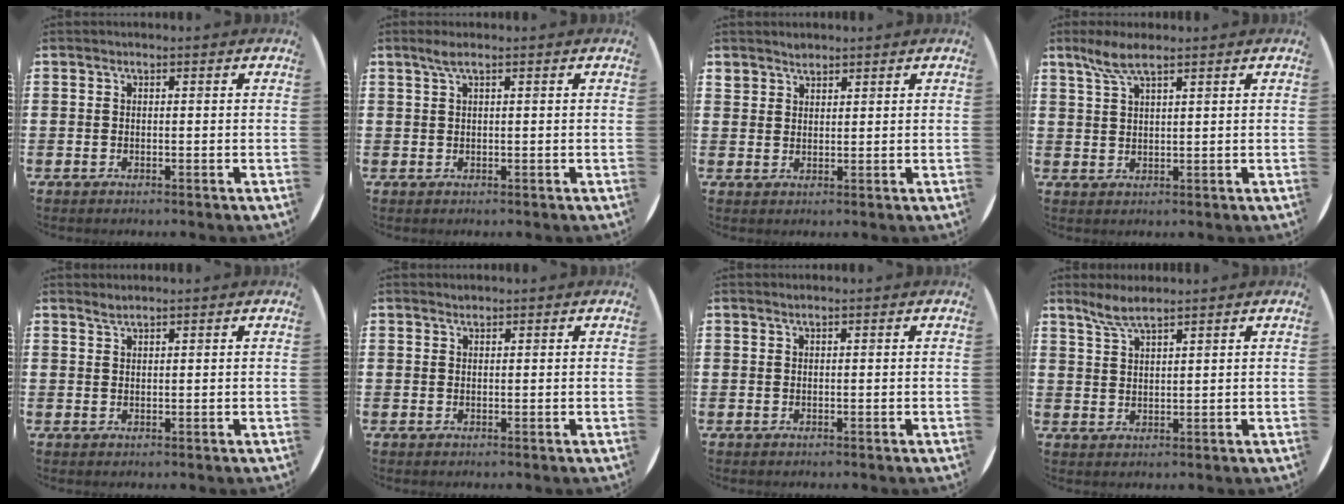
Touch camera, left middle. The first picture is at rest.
{"total": 1.4, "force": [0.8, 0.0, 1.2], "torque": [-0.024, 0.004, 0.013]}
{"total": 1.9, "force": [1.7, 0.8, -0.1], "torque": [0.001, 0.002, 0.034]}
{"total": 4.2, "force": [3.0, 0.8, 2.8], "torque": [-0.062, 0.006, 0.053]}
{"total": 1.1, "force": [1.1, 0.0, 0.1], "torque": [-0.003, 0.000, 0.020]}
{"total": 0.5, "force": [0.5, 0.1, -0.1], "torque": [0.002, 0.003, 0.010]}
{"total": 0.0}
{"total": 3.5, "force": [3.0, 0.4, 1.7], "torque": [-0.039, 0.001, 0.055]}